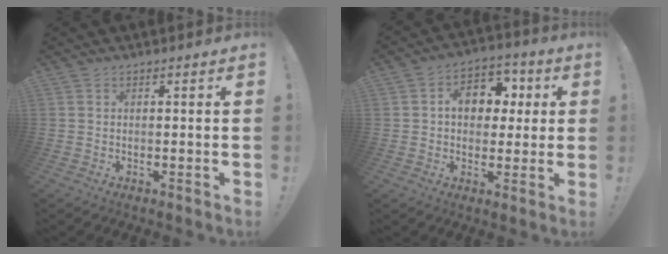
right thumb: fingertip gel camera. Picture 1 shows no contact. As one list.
[{"total": 10.9, "force": [2.1, 8.3, 6.7], "torque": [-0.095, 0.003, 0.042]}]